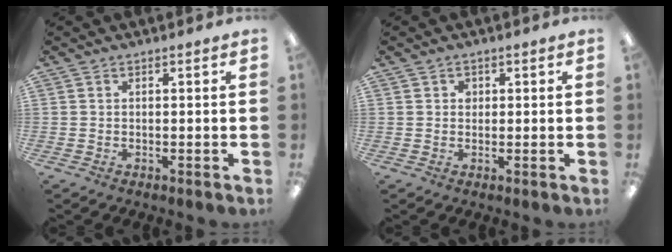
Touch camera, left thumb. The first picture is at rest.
{"total": 1.7, "force": [0.6, 1.5, 0.6], "torque": [-0.004, 0.004, 0.007]}